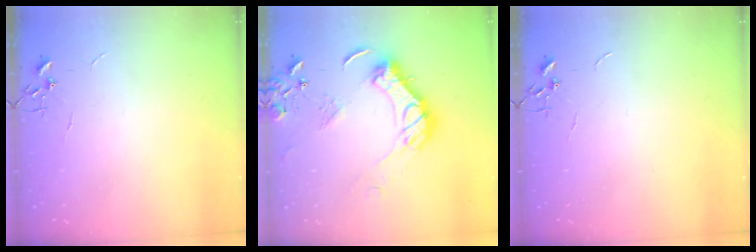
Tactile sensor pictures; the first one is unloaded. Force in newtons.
{"total": 15.9, "press": 15.8, "slide": 1.9}
{"total": 0.0}